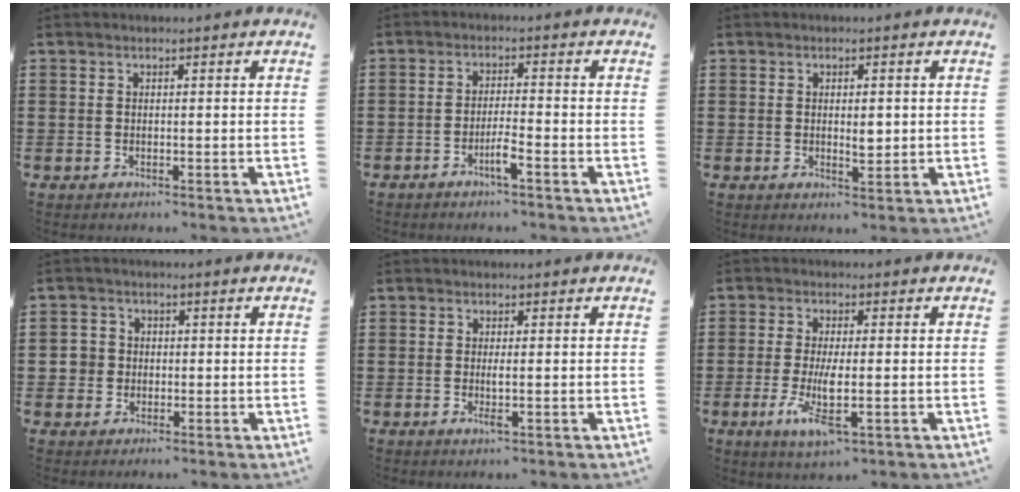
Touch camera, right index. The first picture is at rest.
{"total": 3.0, "force": [-1.9, 0.1, 2.3], "torque": [-0.046, -0.003, -0.037]}
{"total": 2.4, "force": [0.2, 0.9, 2.3], "torque": [-0.036, -0.002, 0.001]}
{"total": 2.8, "force": [-0.2, 2.7, 0.6], "torque": [-0.023, 0.009, -0.007]}
{"total": 1.5, "force": [-0.2, 0.1, 1.5], "torque": [-0.029, -0.002, -0.005]}
{"total": 6.7, "force": [-1.9, 1.7, 6.2], "torque": [-0.136, -0.018, -0.037]}